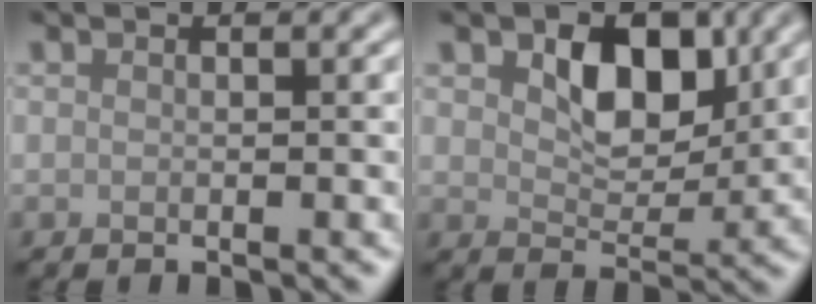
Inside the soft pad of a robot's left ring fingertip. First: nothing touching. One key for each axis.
{"total": 5.4, "fx": 1.9, "fy": 3.4, "fz": 3.7, "tx": -0.061, "ty": -0.006, "tz": 0.025}